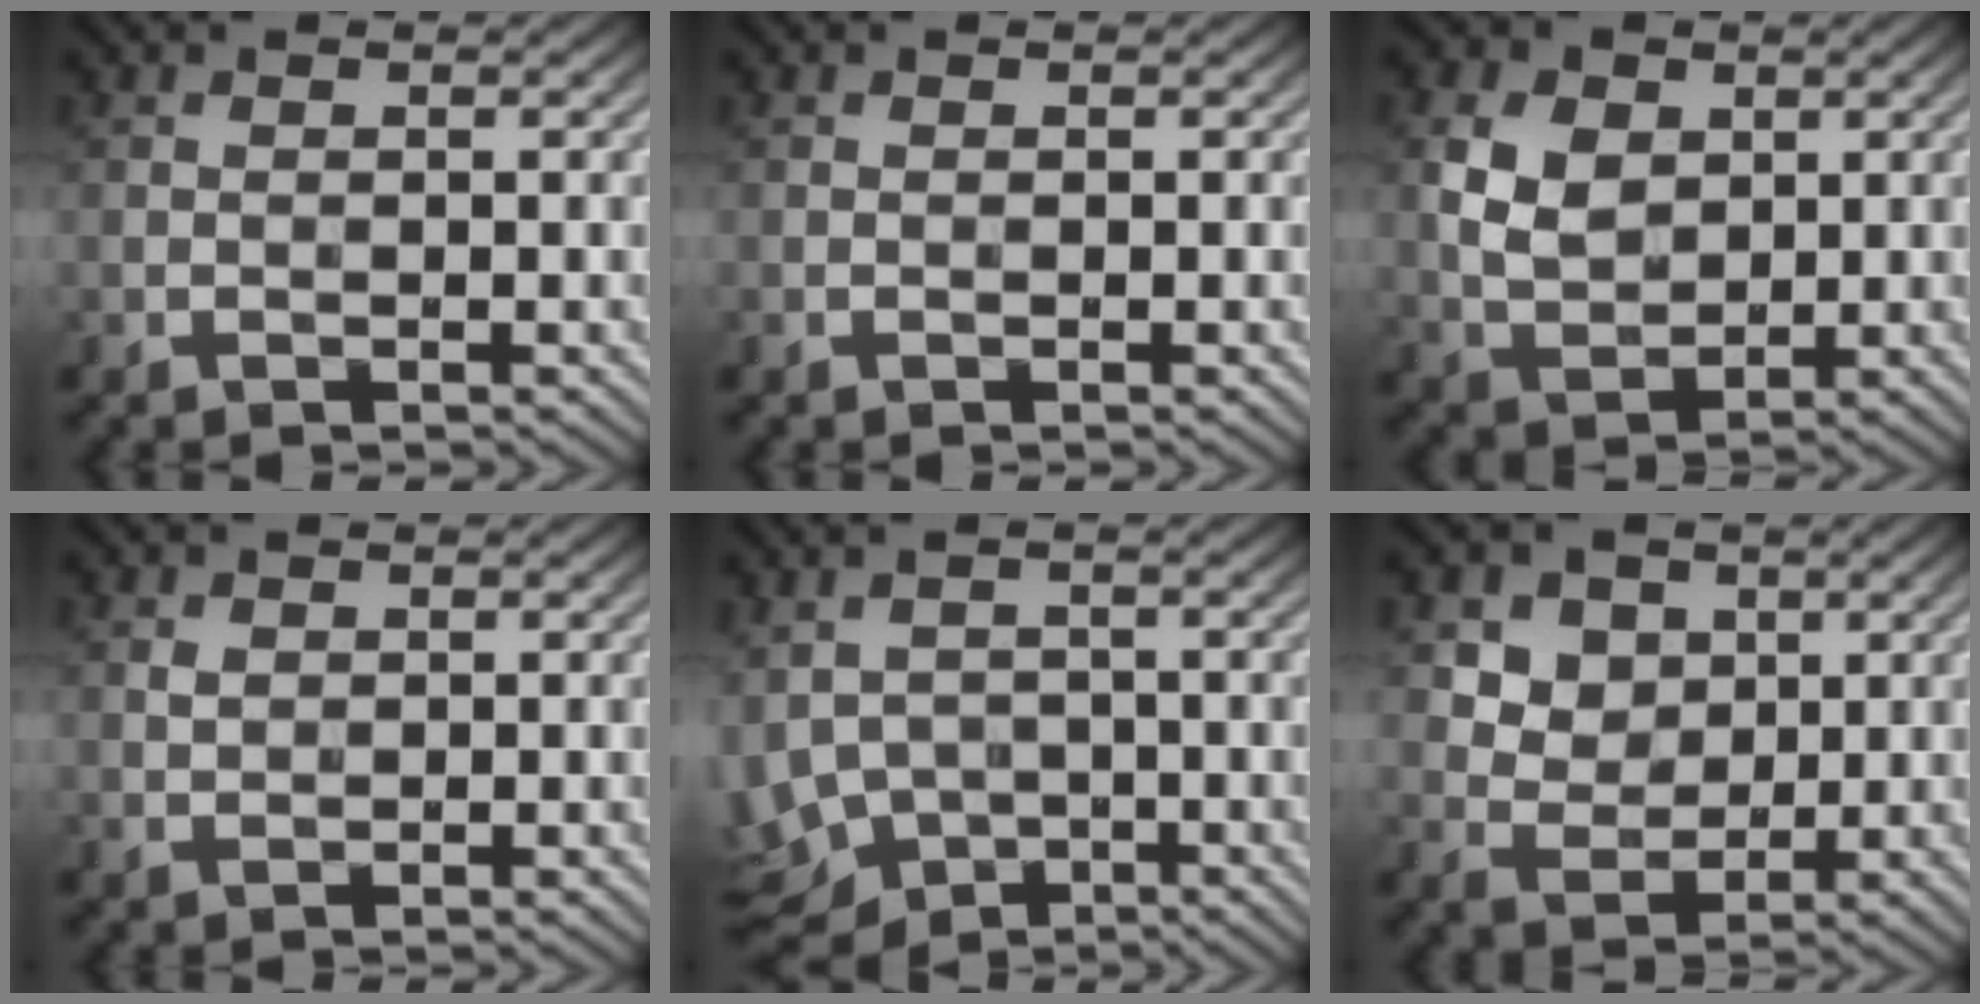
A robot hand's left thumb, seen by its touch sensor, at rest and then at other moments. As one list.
[{"total": 0.0}, {"total": 6.3, "force": [1.6, 4.6, 3.9], "torque": [-0.097, 0.003, 0.030]}, {"total": 1.3, "force": [0.4, 1.0, 0.7], "torque": [-0.017, -0.001, 0.009]}, {"total": 8.1, "force": [-2.7, 5.8, 5.1], "torque": [-0.122, -0.017, -0.038]}, {"total": 6.4, "force": [3.1, 4.9, 2.6], "torque": [-0.091, -0.014, 0.069]}]